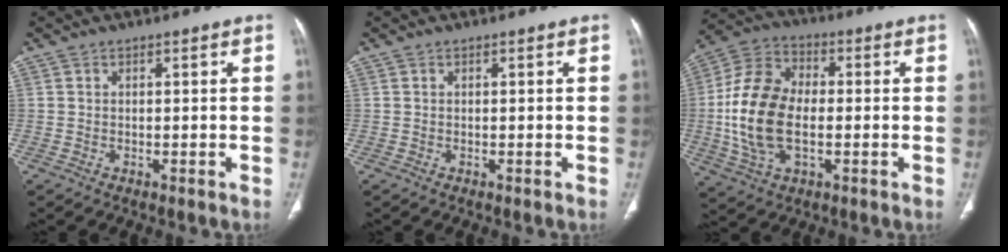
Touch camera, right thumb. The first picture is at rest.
{"total": 0.0}
{"total": 16.6, "force": [-1.4, 9.9, 13.2], "torque": [-0.268, 0.017, -0.026]}